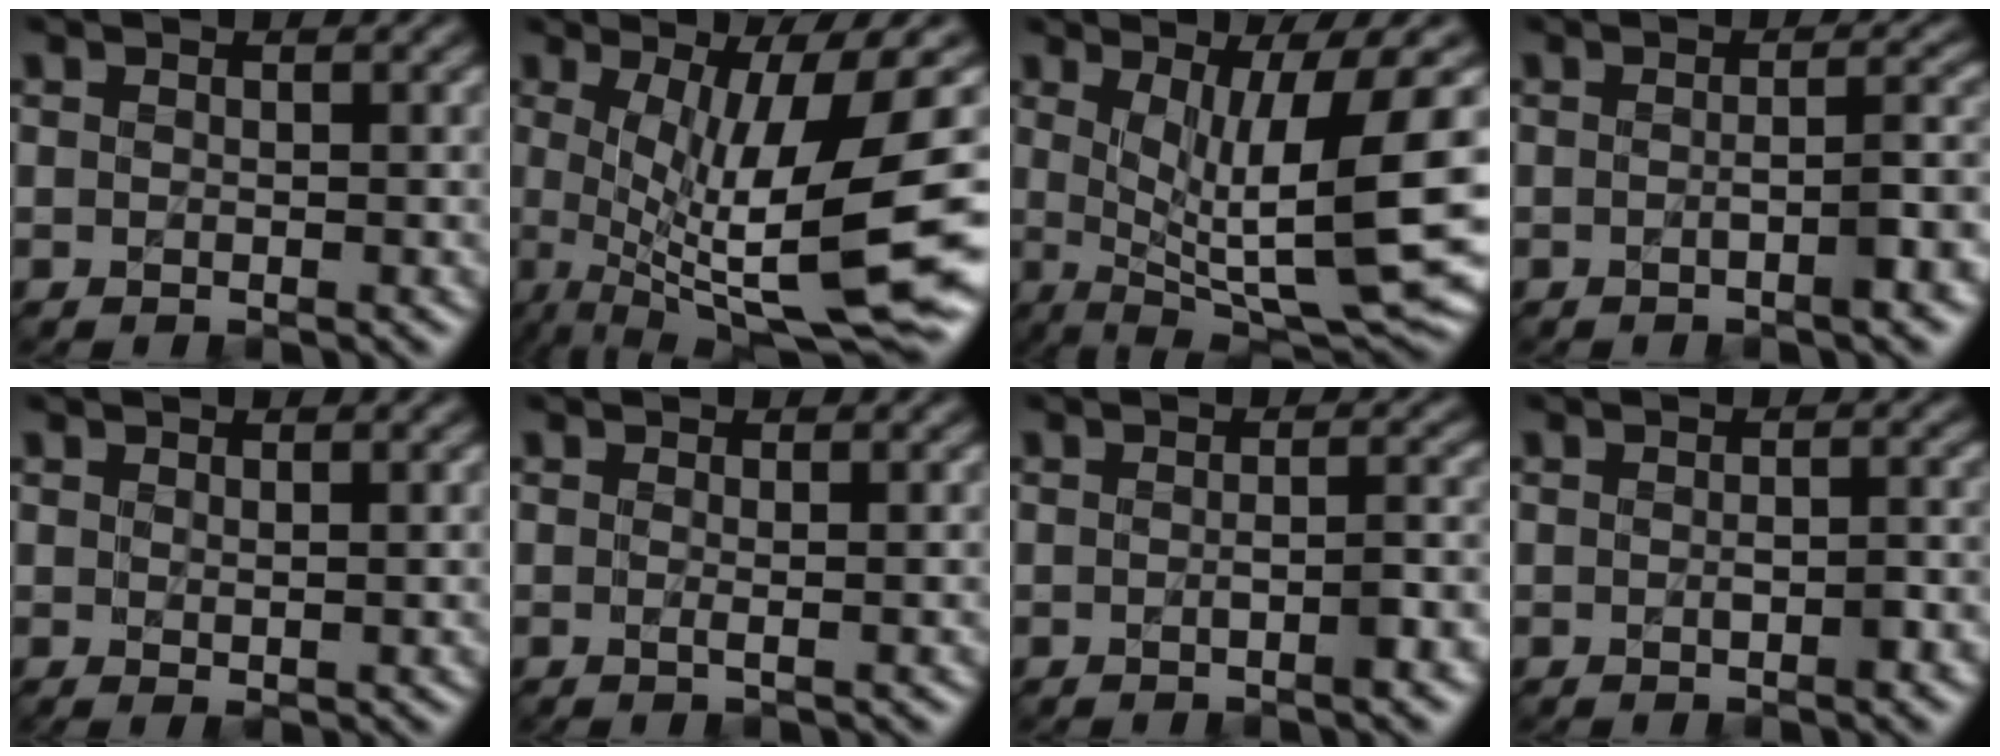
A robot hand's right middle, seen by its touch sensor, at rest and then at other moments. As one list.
[{"total": 13.1, "force": [-0.3, 2.9, 12.7], "torque": [-0.196, -0.007, 0.001]}, {"total": 11.3, "force": [1.1, 2.6, 10.9], "torque": [-0.169, -0.013, 0.023]}, {"total": 3.0, "force": [-1.1, 0.6, 2.7], "torque": [-0.043, 0.010, -0.025]}, {"total": 0.7, "force": [0.6, 0.0, 0.4], "torque": [-0.006, 0.002, 0.009]}, {"total": 0.8, "force": [0.0, 0.0, 0.8], "torque": [-0.013, 0.000, -0.005]}, {"total": 2.2, "force": [-0.9, 0.4, 2.0], "torque": [-0.032, 0.005, -0.018]}, {"total": 1.8, "force": [-0.7, 0.7, 1.5], "torque": [-0.027, 0.001, -0.011]}]